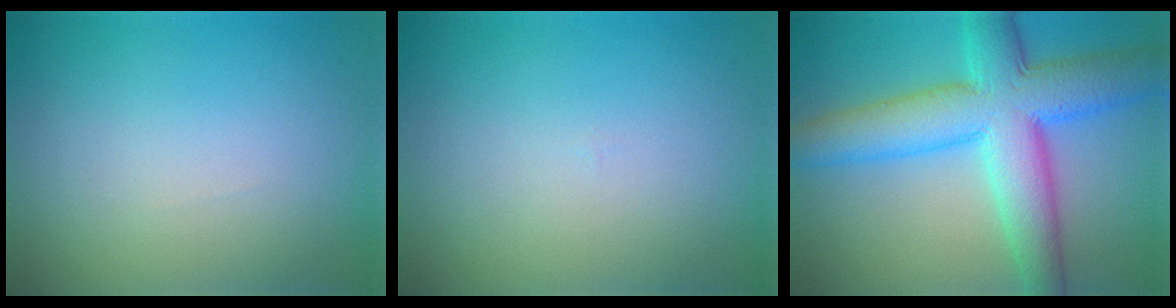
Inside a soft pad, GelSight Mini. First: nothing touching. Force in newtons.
{"total": 0.0}
{"total": 9.9, "press": 9.9, "slide": 0.2}